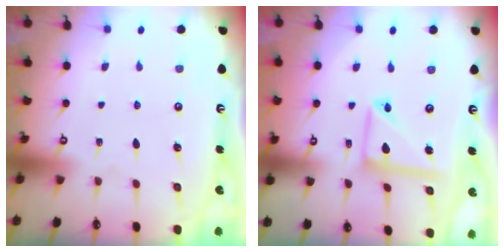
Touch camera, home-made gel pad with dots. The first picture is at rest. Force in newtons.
{"total": 11.6, "press": 11.5, "slide": 1.2}